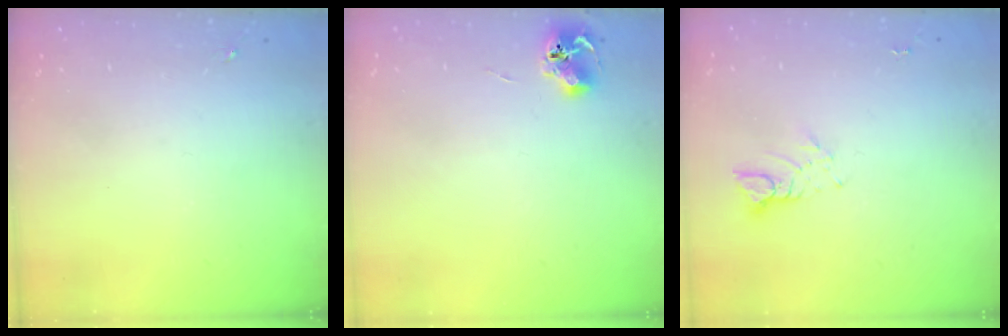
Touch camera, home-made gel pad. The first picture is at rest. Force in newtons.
{"total": 6.8, "press": 6.8, "slide": 0.9}
{"total": 3.8, "press": 3.7, "slide": 0.3}